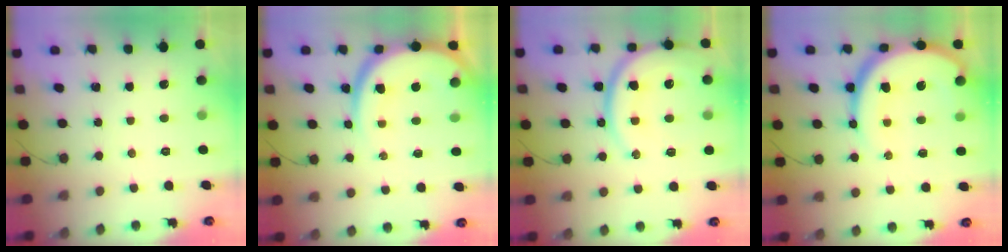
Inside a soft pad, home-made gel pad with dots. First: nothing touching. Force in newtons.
{"total": 15.1, "press": 14.9, "slide": 2.2}
{"total": 19.6, "press": 19.3, "slide": 3.5}
{"total": 18.1, "press": 18.0, "slide": 1.9}